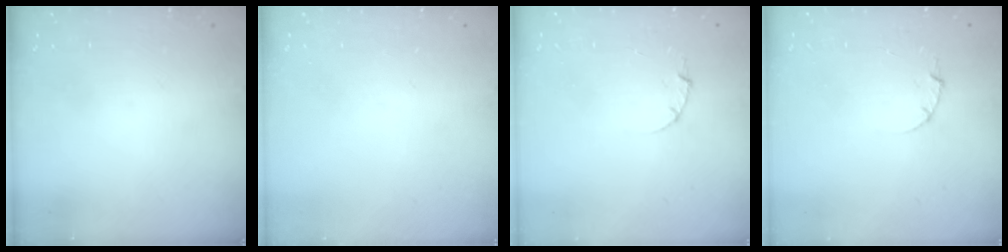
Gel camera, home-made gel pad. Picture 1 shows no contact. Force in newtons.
{"total": 0.0}
{"total": 1.0, "press": 1.0, "slide": 0.3}
{"total": 1.0, "press": 1.0, "slide": 0.3}